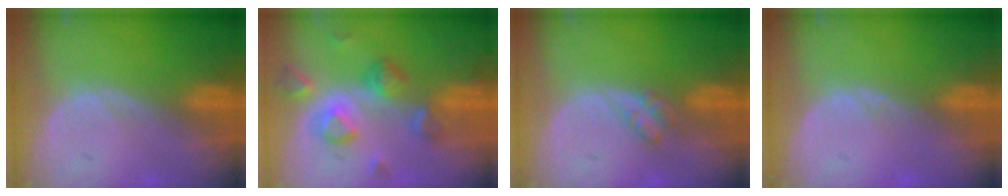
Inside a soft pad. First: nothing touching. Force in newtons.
{"total": 8.0, "press": 7.1, "slide": 3.7}
{"total": 2.4, "press": 2.4, "slide": 0.2}
{"total": 0.5, "press": 0.4, "slide": 0.4}